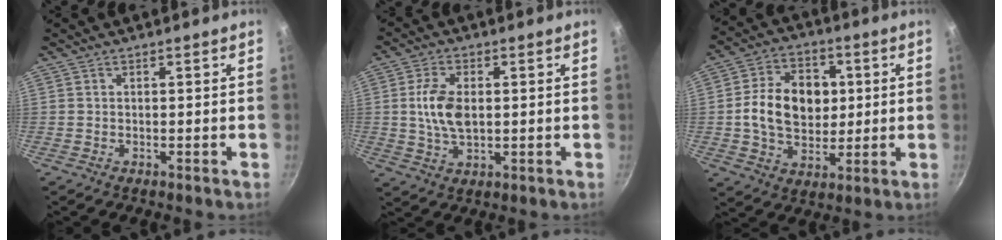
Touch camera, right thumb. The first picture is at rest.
{"total": 7.9, "force": [0.6, 4.6, 6.4], "torque": [-0.120, 0.001, 0.011]}
{"total": 14.4, "force": [1.2, 10.7, 9.6], "torque": [-0.132, 0.010, 0.015]}